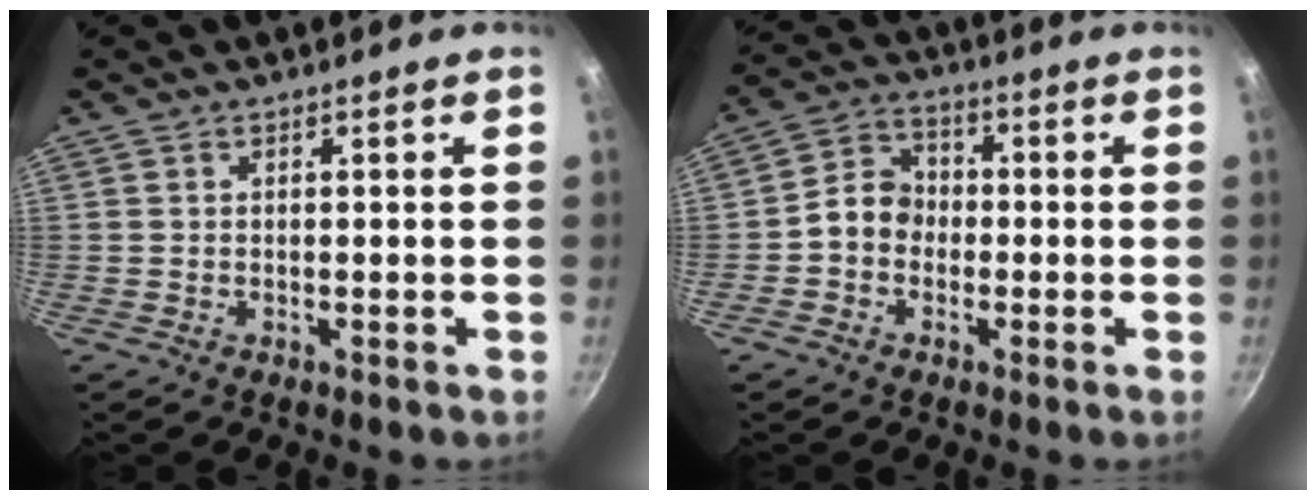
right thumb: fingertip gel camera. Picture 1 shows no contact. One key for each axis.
{"total": 6.8, "fx": -1.2, "fy": 5.8, "fz": 3.5, "tx": -0.030, "ty": 0.025, "tz": -0.038}